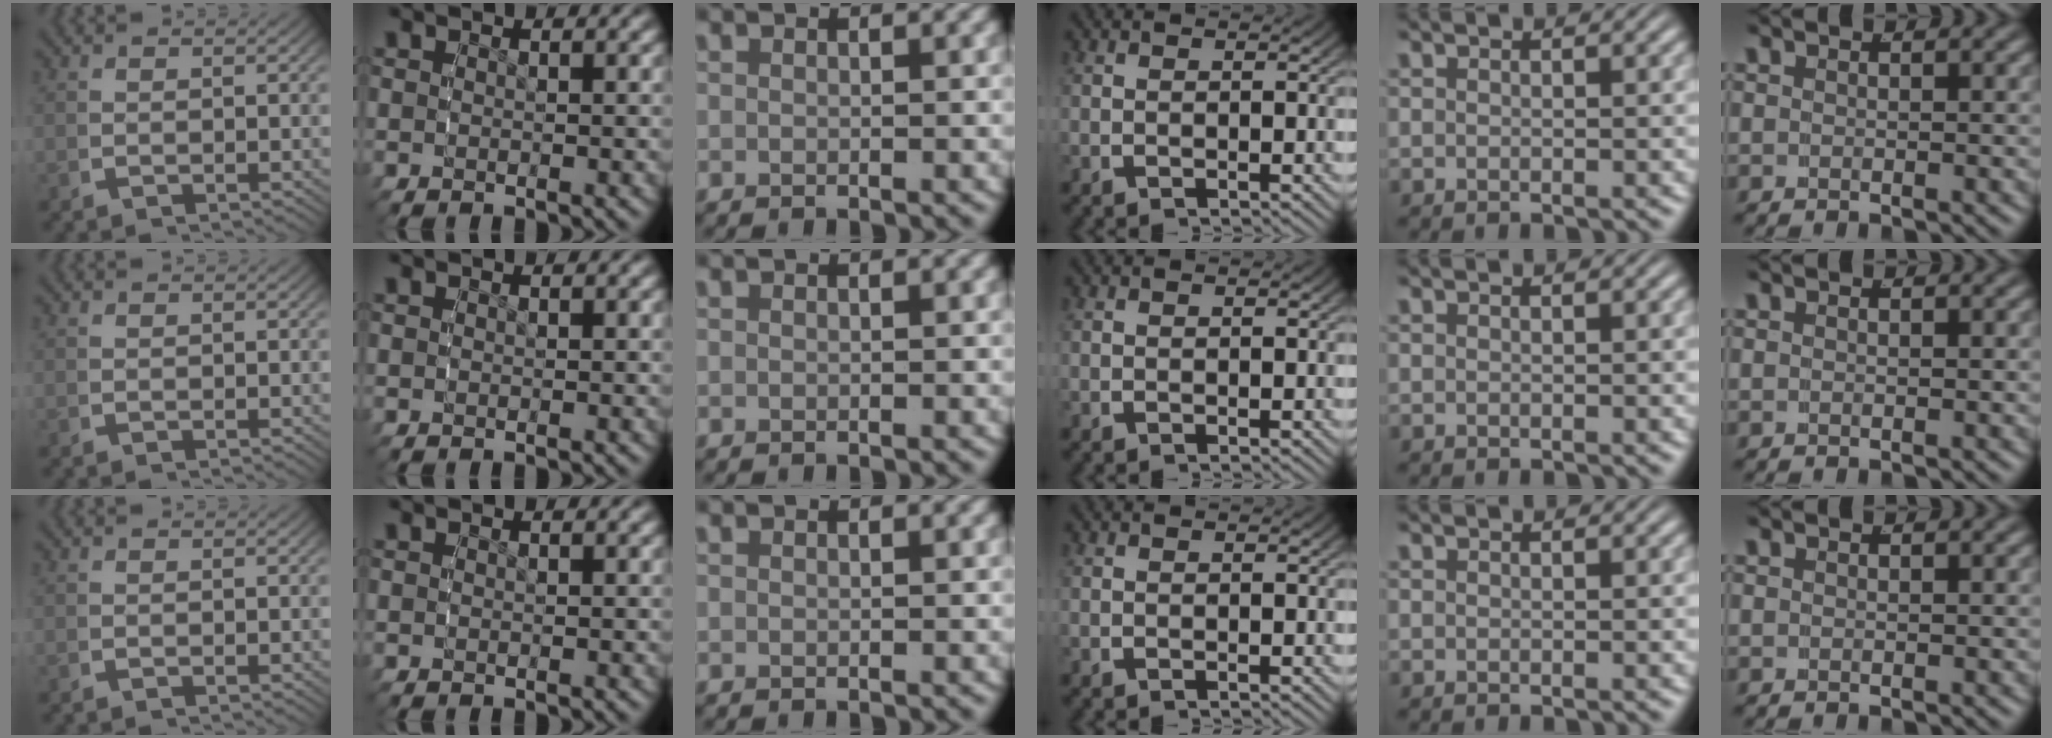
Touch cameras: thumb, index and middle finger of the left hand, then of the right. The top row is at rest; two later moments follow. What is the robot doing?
{"motion": "reach", "object": "pen bag"}